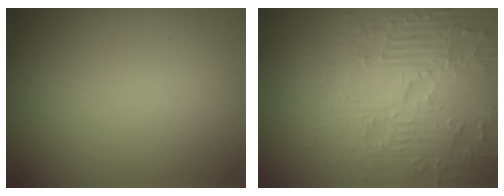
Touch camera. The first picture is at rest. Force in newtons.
{"total": 6.7, "press": 5.4, "slide": 3.9}